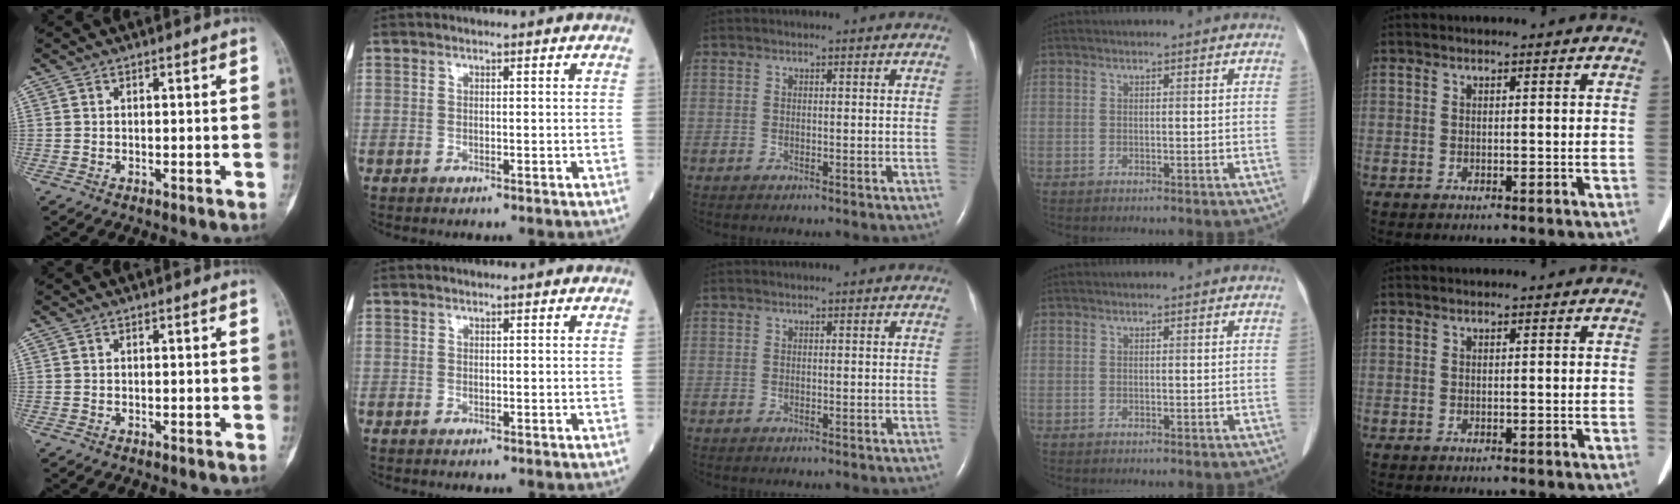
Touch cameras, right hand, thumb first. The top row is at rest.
{}